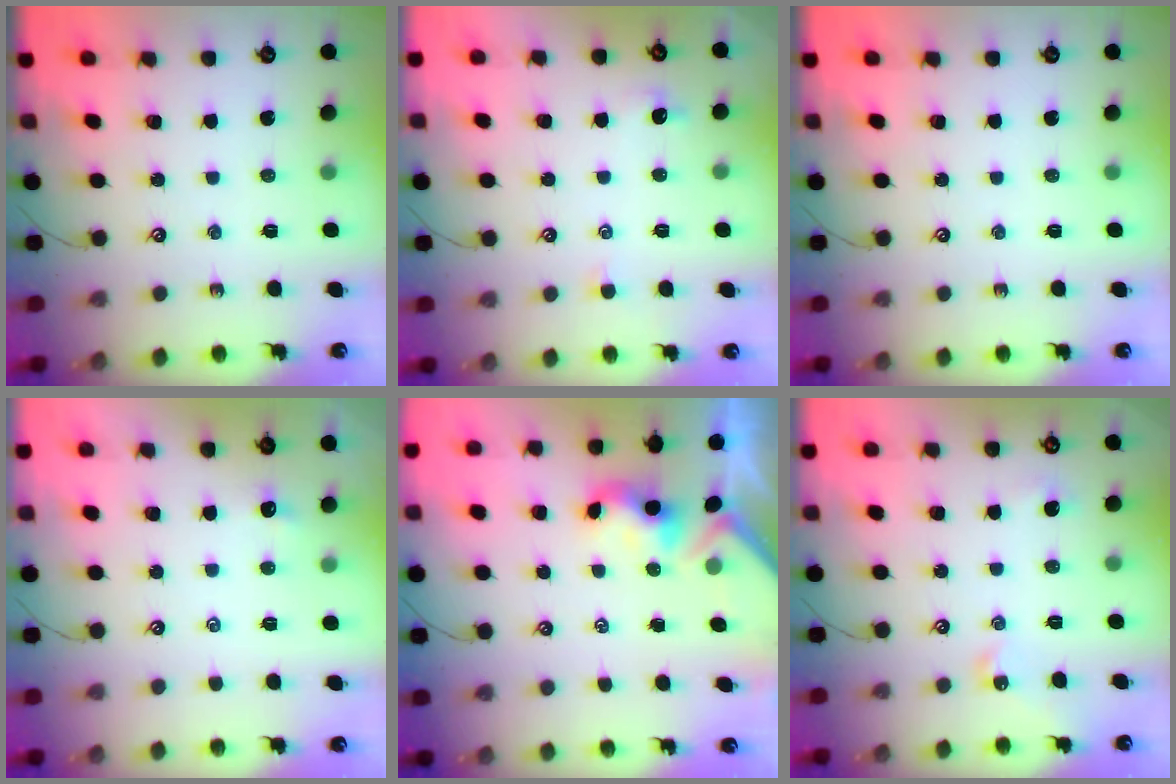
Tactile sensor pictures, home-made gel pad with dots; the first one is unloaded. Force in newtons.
{"total": 0.6, "press": 0.2, "slide": 0.6}
{"total": 0.0}
{"total": 3.0, "press": 2.9, "slide": 0.3}
{"total": 1.0, "press": 0.9, "slide": 0.5}
{"total": 4.8, "press": 4.7, "slide": 0.7}